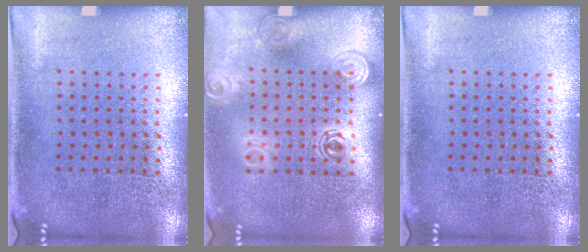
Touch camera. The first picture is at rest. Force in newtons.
{"total": 1.6, "press": 1.2, "slide": 1.0}
{"total": 0.0}